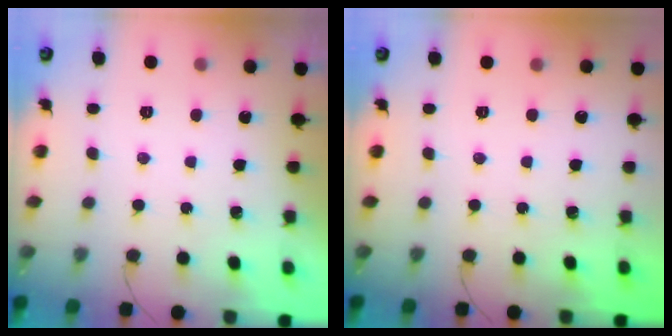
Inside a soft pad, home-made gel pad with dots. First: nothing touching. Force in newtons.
{"total": 0.0}